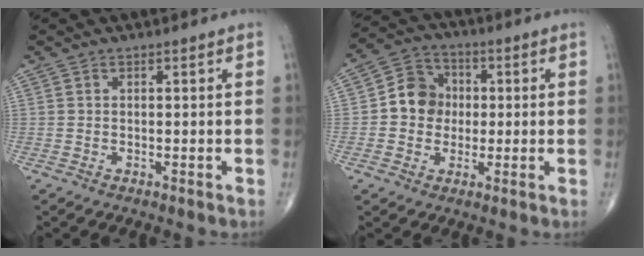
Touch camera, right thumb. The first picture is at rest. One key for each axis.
{"total": 8.4, "fx": 0.1, "fy": 7.4, "fz": 3.8, "tx": -0.033, "ty": 0.020, "tz": -0.011}